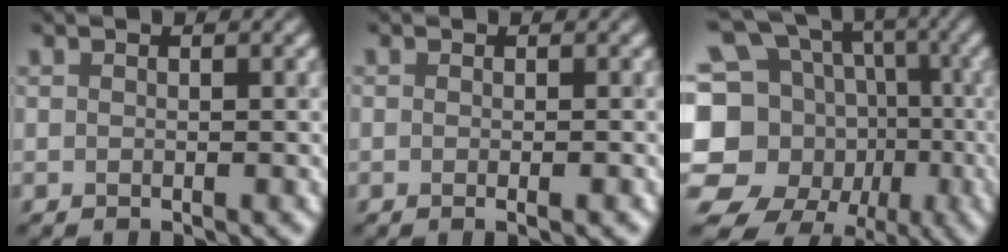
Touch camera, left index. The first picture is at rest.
{"total": 0.9, "force": [-0.3, 0.2, 0.8], "torque": [-0.009, -0.007, -0.003]}
{"total": 18.2, "force": [-4.5, 15.4, 8.6], "torque": [-0.202, -0.011, -0.071]}